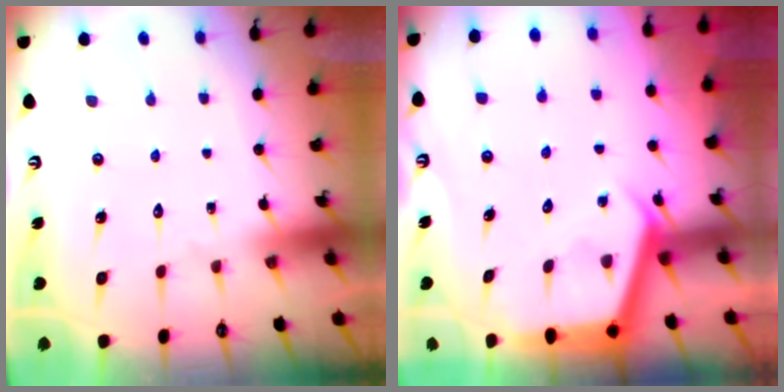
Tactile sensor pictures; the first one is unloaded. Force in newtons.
{"total": 3.8, "press": 3.8, "slide": 0.3}